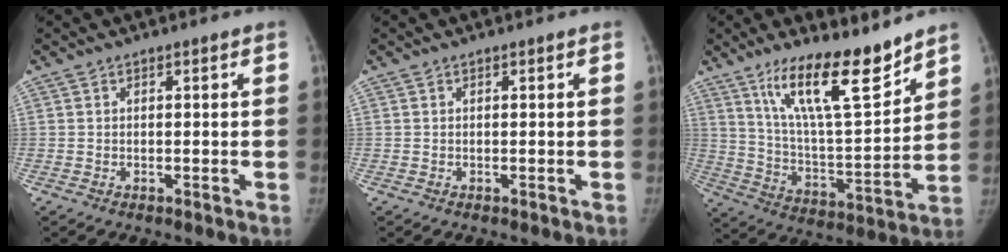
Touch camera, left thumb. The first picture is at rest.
{"total": 0.0}
{"total": 17.4, "force": [12.2, 4.1, 11.6], "torque": [-0.168, -0.081, 0.220]}